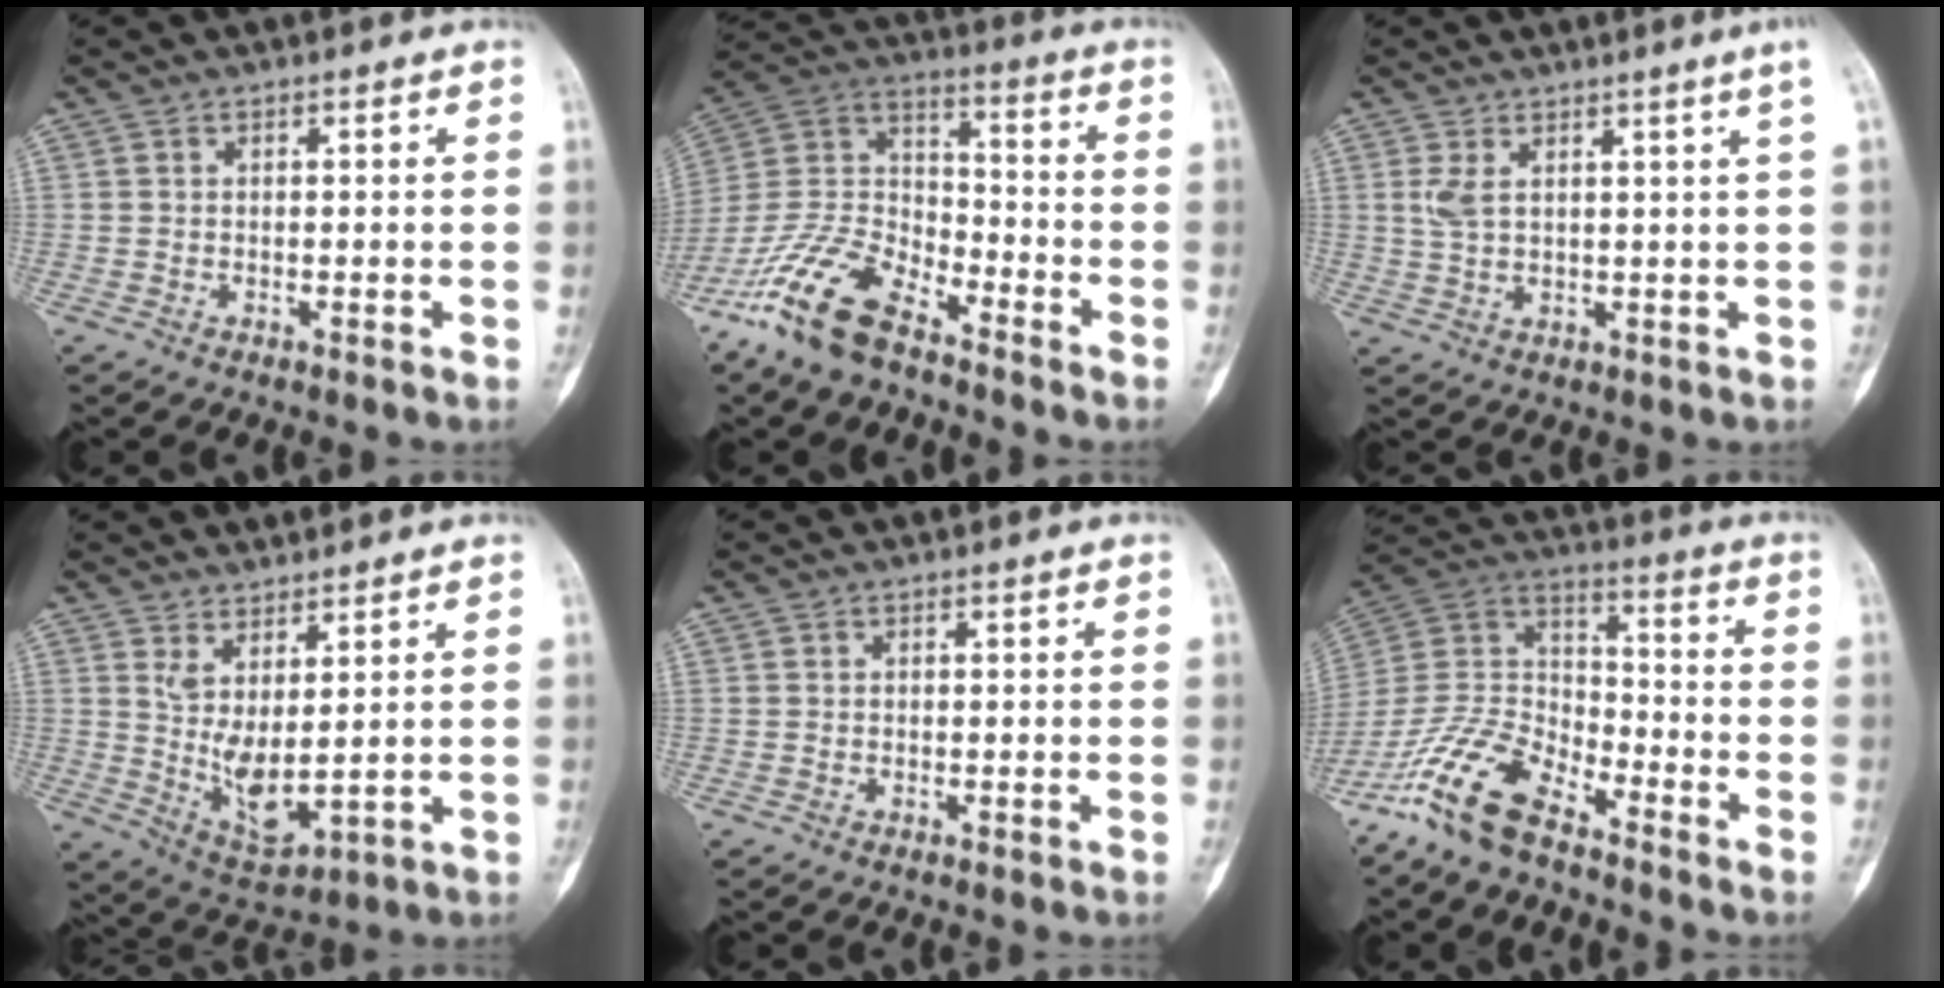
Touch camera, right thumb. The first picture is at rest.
{"total": 16.0, "force": [-11.3, 6.9, 9.0], "torque": [-0.176, 0.063, -0.222]}
{"total": 5.9, "force": [2.7, 0.1, 5.3], "torque": [-0.098, -0.016, 0.055]}
{"total": 7.7, "force": [2.3, 2.9, 6.8], "torque": [-0.125, -0.039, 0.060]}
{"total": 0.0}
{"total": 14.1, "force": [-10.4, 5.6, 7.7], "torque": [-0.148, 0.067, -0.211]}